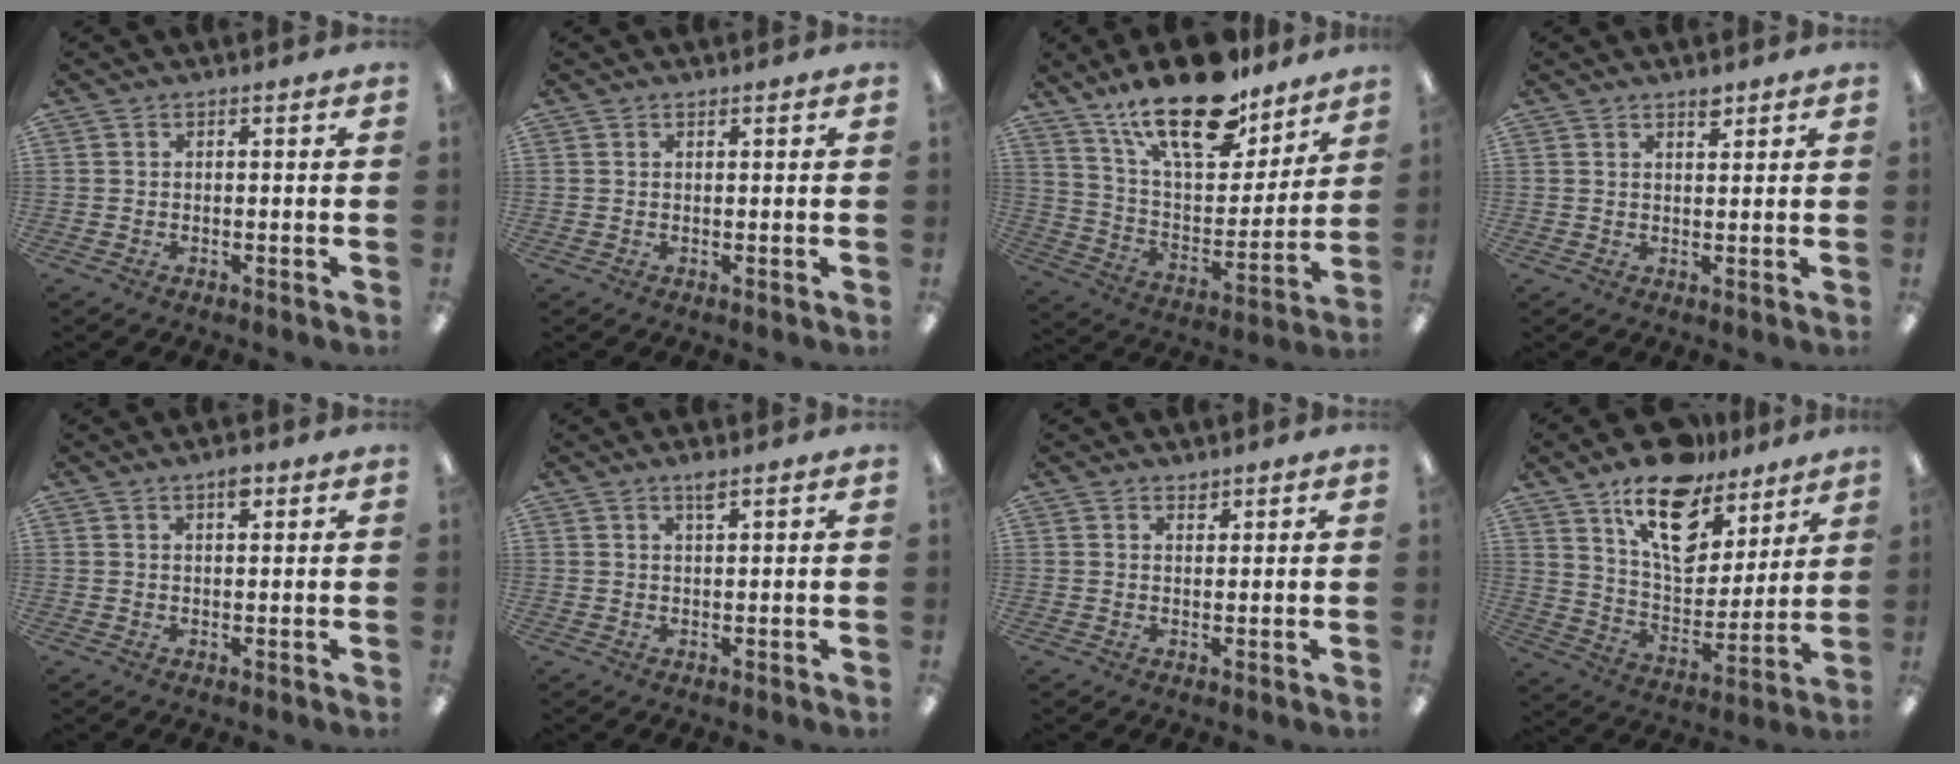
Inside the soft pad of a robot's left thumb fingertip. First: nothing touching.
{"total": 0.6, "force": [0.5, 0.2, 0.2], "torque": [-0.004, 0.001, 0.009]}
{"total": 23.5, "force": [16.9, 9.2, 13.4], "torque": [-0.223, -0.101, 0.293]}
{"total": 2.4, "force": [2.0, 0.8, 1.1], "torque": [-0.007, -0.007, 0.034]}
{"total": 2.9, "force": [2.0, 1.0, 1.9], "torque": [-0.024, -0.003, 0.031]}
{"total": 2.3, "force": [1.7, 0.4, 1.4], "torque": [-0.025, -0.001, 0.028]}
{"total": 1.6, "force": [1.4, 0.7, 0.3], "torque": [0.010, -0.008, 0.024]}
{"total": 18.3, "force": [11.9, 10.0, 9.7], "torque": [-0.152, -0.071, 0.210]}